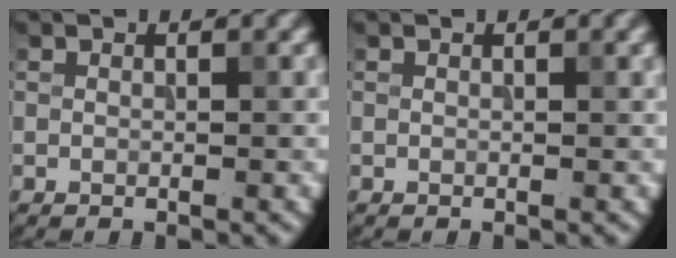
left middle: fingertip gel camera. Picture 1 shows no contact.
{"total": 0.6, "force": [0.3, 0.1, 0.6], "torque": [-0.007, 0.003, 0.003]}